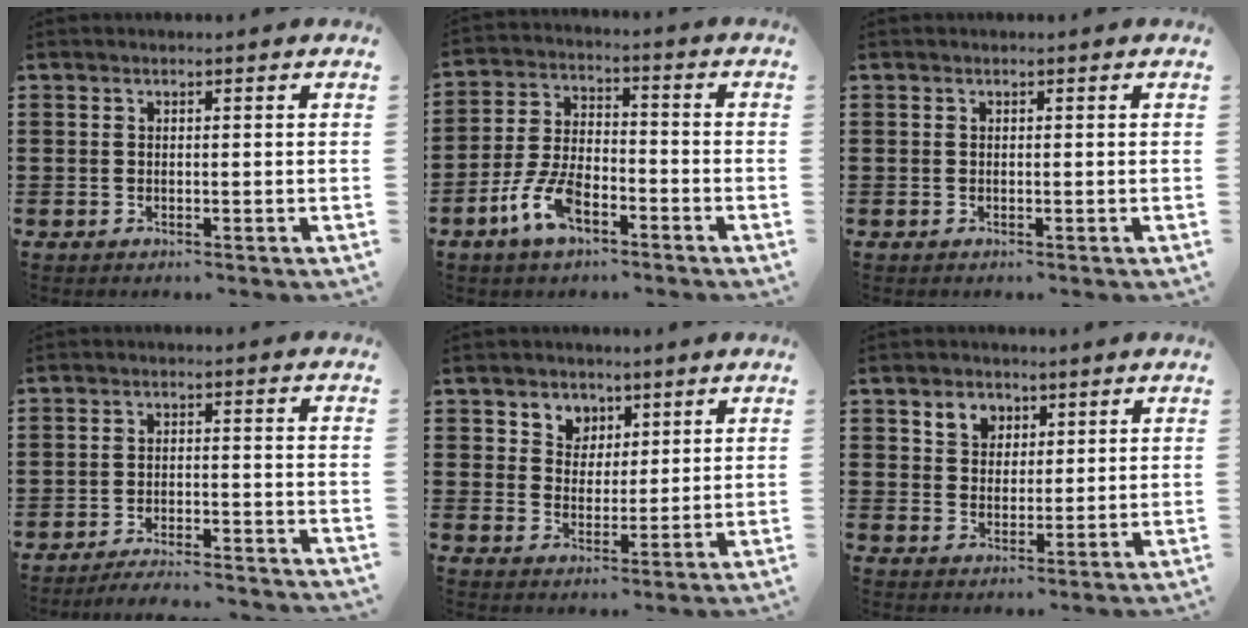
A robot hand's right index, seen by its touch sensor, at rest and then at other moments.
{"total": 7.9, "force": [-4.3, 3.6, 5.5], "torque": [-0.138, 0.000, -0.087]}
{"total": 0.0}
{"total": 3.8, "force": [-3.7, -0.1, 0.6], "torque": [-0.015, 0.000, -0.077]}
{"total": 4.2, "force": [2.4, 3.4, 0.0], "torque": [-0.022, 0.007, 0.042]}
{"total": 4.1, "force": [2.4, 3.2, 1.0], "torque": [-0.026, 0.010, 0.043]}